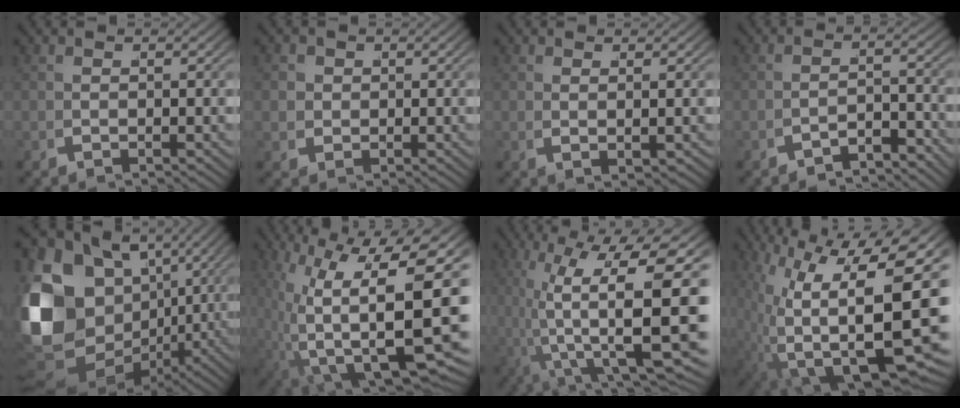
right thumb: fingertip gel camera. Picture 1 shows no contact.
{"total": 3.1, "force": [0.6, 2.8, 1.0], "torque": [-0.030, -0.004, 0.011]}
{"total": 1.3, "force": [0.9, 0.3, 0.8], "torque": [-0.022, 0.003, 0.019]}
{"total": 2.6, "force": [-2.4, 0.3, 1.2], "torque": [-0.011, 0.000, -0.042]}
{"total": 19.9, "force": [-0.4, 15.3, 12.7], "torque": [-0.289, -0.068, 0.020]}
{"total": 15.9, "force": [-1.2, 8.1, 13.6], "torque": [-0.241, -0.050, 0.017]}
{"total": 16.2, "force": [-1.3, 8.3, 13.9], "torque": [-0.258, -0.069, 0.023]}
{"total": 16.2, "force": [-2.9, 8.3, 13.6], "torque": [-0.231, -0.062, -0.001]}